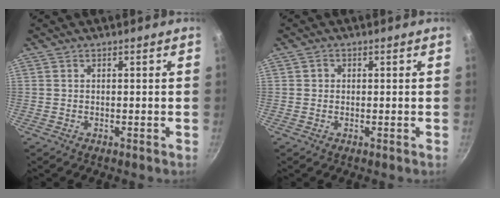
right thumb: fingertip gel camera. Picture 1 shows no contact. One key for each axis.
{"total": 1.1, "fx": 0.1, "fy": 1.1, "fz": 0.3, "tx": -0.001, "ty": 0.002, "tz": -0.002}